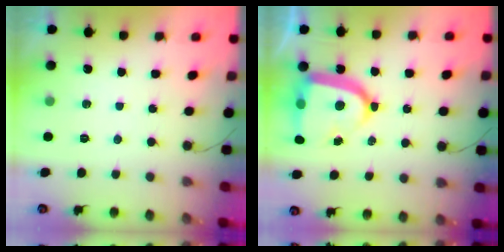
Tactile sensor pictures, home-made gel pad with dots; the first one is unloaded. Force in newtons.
{"total": 16.6, "press": 16.5, "slide": 1.5}